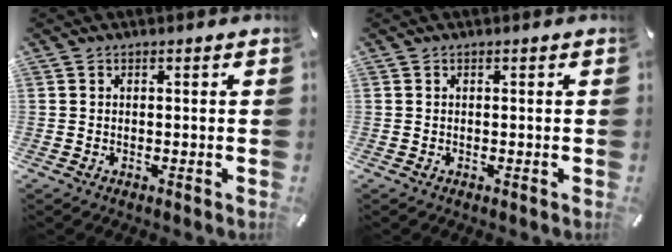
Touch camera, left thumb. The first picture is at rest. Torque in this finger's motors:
{"motor_torque": [-0.13, 0.13, 0.00, 0.00, 0.00]}